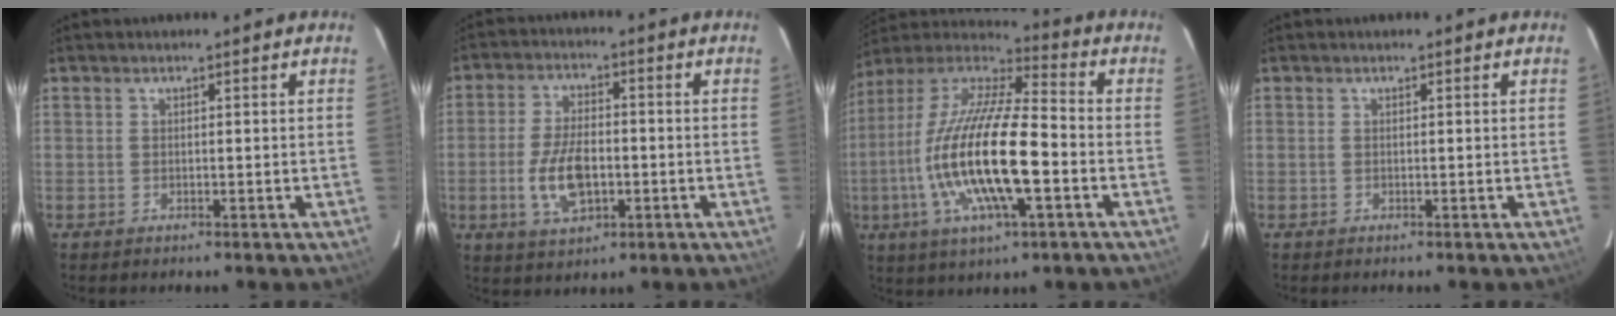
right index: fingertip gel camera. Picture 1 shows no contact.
{"total": 9.9, "force": [-2.4, 5.0, 8.2], "torque": [-0.168, -0.004, -0.038]}
{"total": 21.8, "force": [-5.0, 5.6, 20.5], "torque": [-0.395, -0.021, -0.098]}
{"total": 0.0}